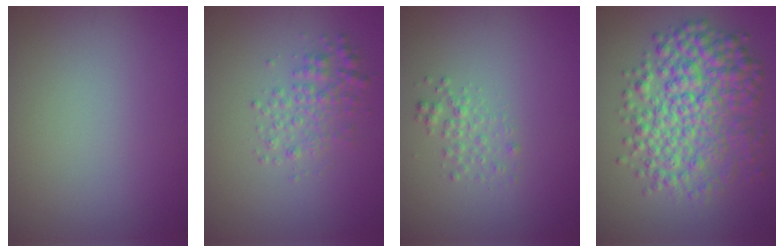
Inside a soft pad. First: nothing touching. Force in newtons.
{"total": 2.6, "press": 2.6, "slide": 0.1}
{"total": 1.5, "press": 1.5, "slide": 0.0}
{"total": 7.9, "press": 7.9, "slide": 0.1}